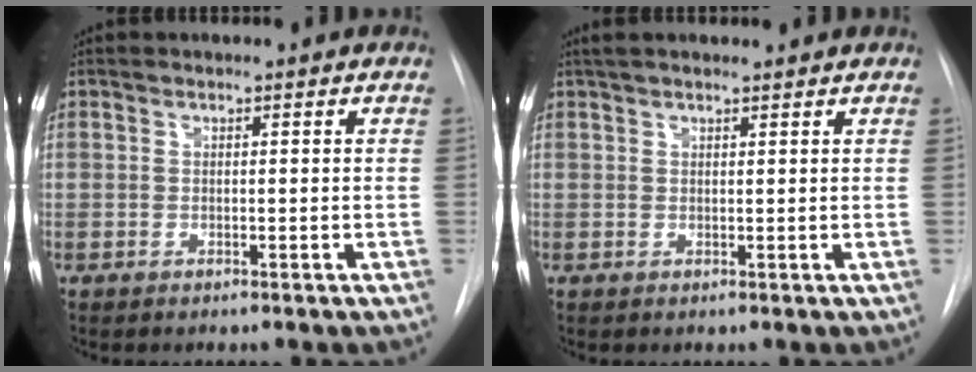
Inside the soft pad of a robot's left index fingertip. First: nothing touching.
{"total": 6.2, "force": [5.3, 0.9, 3.1], "torque": [-0.049, 0.029, 0.078]}